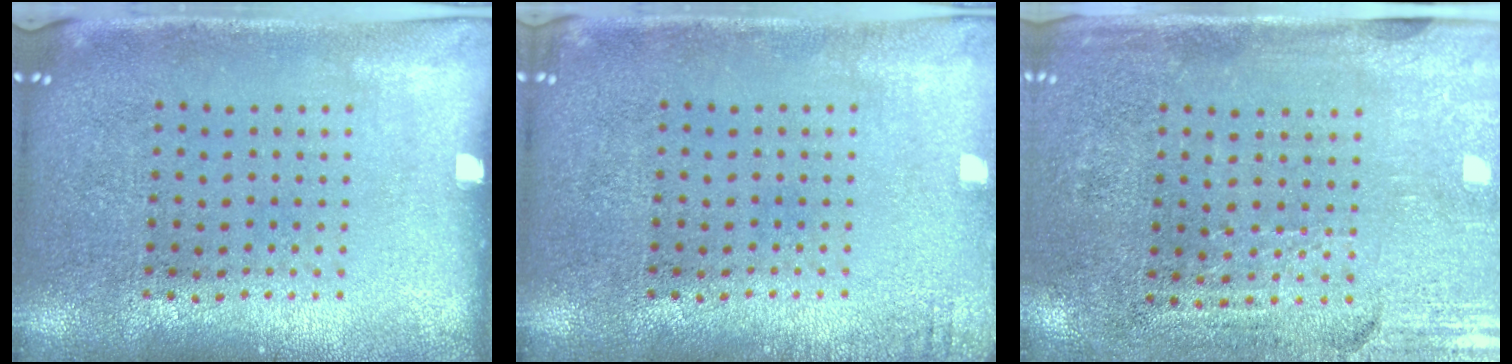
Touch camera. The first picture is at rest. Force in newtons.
{"total": 1.0, "press": 1.0, "slide": 0.1}
{"total": 3.4, "press": 3.0, "slide": 1.6}